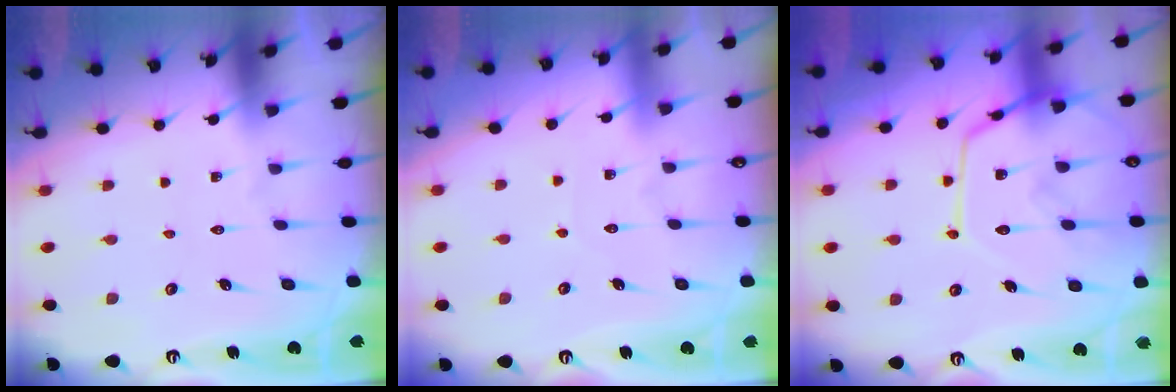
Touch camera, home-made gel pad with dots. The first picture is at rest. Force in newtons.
{"total": 2.5, "press": 2.5, "slide": 0.3}
{"total": 15.7, "press": 15.6, "slide": 1.3}